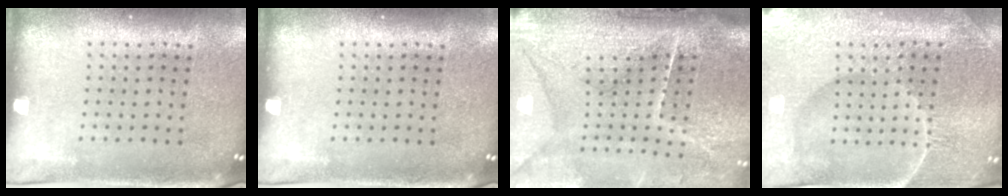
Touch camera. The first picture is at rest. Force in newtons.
{"total": 0.0}
{"total": 4.8, "press": 3.9, "slide": 2.7}
{"total": 5.2, "press": 4.9, "slide": 1.7}